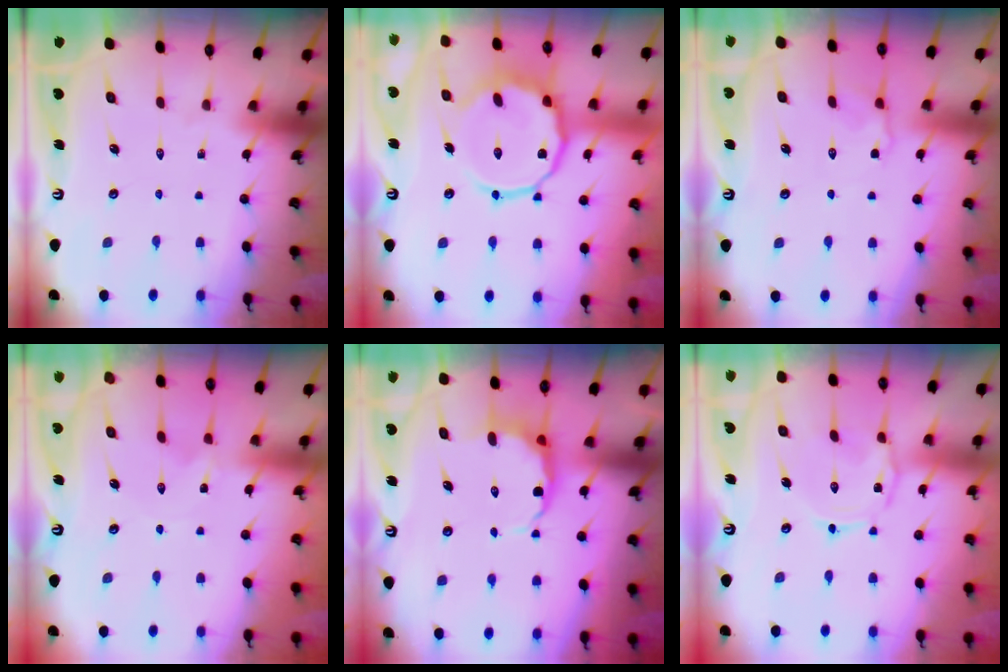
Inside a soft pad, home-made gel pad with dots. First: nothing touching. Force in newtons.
{"total": 12.9, "press": 12.8, "slide": 1.5}
{"total": 2.8, "press": 2.6, "slide": 1.2}
{"total": 0.7, "press": 0.7, "slide": 0.1}
{"total": 7.3, "press": 7.2, "slide": 1.6}
{"total": 2.0, "press": 2.0, "slide": 0.3}